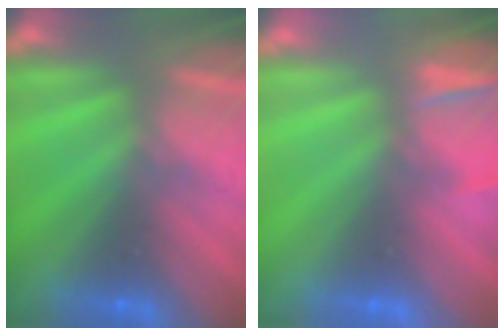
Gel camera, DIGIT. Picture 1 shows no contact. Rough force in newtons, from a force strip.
{"total": 4.5}